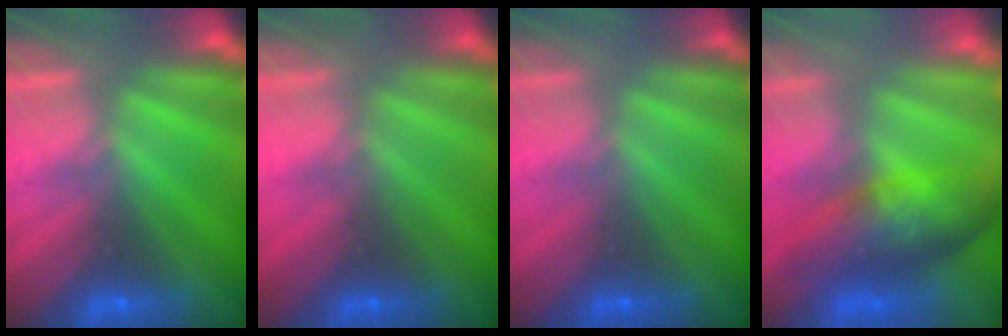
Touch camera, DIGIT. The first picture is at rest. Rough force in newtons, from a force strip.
{"total": 5.2}
{"total": 2.6}
{"total": 7.6}